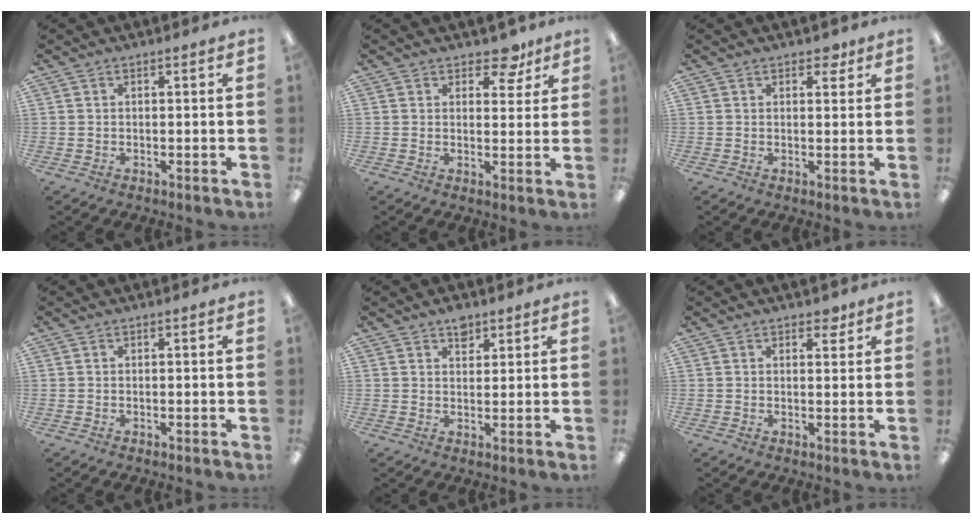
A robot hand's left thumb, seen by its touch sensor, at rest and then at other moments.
{"total": 6.3, "force": [4.5, 3.4, 2.8], "torque": [-0.021, -0.021, 0.075]}
{"total": 2.8, "force": [1.9, 1.6, 1.4], "torque": [-0.008, -0.005, 0.029]}
{"total": 0.0}
{"total": 3.7, "force": [2.6, 2.1, 1.5], "torque": [-0.004, -0.013, 0.042]}
{"total": 2.6, "force": [2.0, 1.3, 1.2], "torque": [-0.003, -0.007, 0.032]}